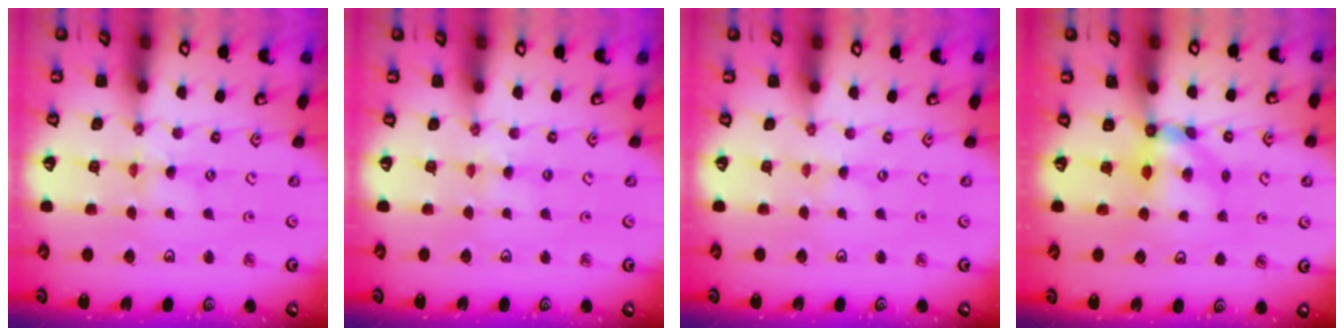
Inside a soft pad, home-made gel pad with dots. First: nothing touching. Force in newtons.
{"total": 2.9, "press": 2.9, "slide": 0.4}
{"total": 0.0}
{"total": 5.8, "press": 5.8, "slide": 0.2}